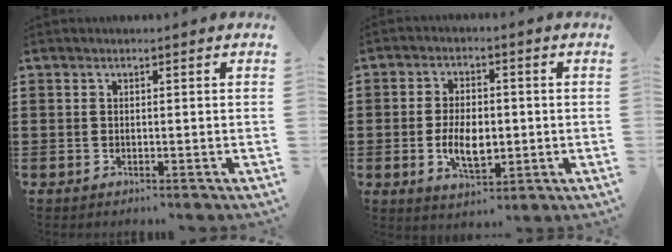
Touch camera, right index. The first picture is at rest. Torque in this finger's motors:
{"motor_torque": [1.39, 0.74, 0.29, 0.12]}